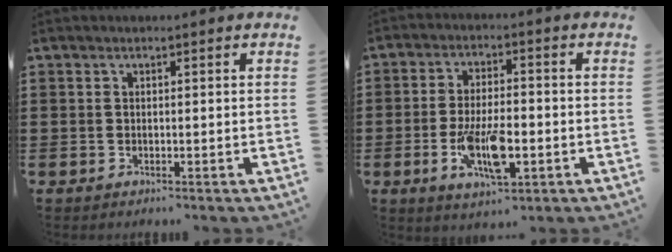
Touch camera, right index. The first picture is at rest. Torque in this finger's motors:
{"motor_torque": [2.14, 0.00, 1.01, 0.21]}